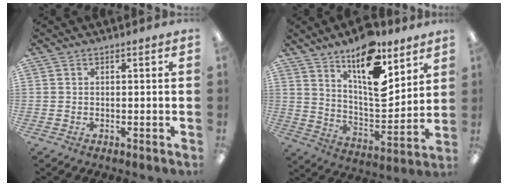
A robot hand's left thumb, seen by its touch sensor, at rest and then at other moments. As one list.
[{"total": 16.4, "force": [10.6, 6.4, 10.8], "torque": [-0.166, -0.067, 0.178]}]